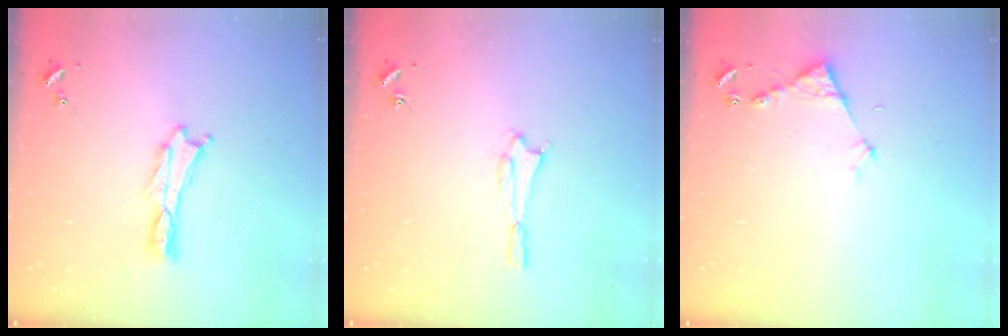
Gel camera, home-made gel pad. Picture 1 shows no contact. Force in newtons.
{"total": 1.6, "press": 1.6, "slide": 0.1}
{"total": 3.5, "press": 3.5, "slide": 0.3}